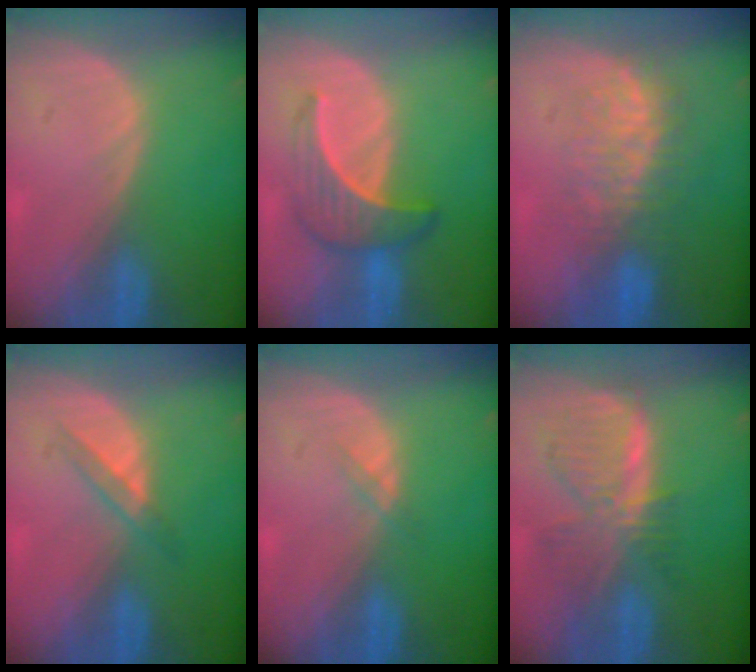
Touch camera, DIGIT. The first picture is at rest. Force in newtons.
{"total": 6.2, "press": 5.9, "slide": 1.7}
{"total": 7.9, "press": 7.5, "slide": 2.3}
{"total": 2.6, "press": 2.4, "slide": 1.0}
{"total": 1.0, "press": 1.0, "slide": 0.2}
{"total": 8.3, "press": 7.2, "slide": 4.0}